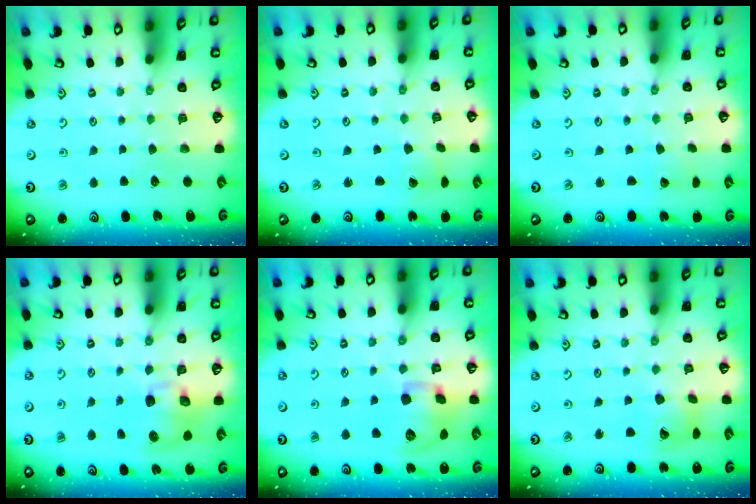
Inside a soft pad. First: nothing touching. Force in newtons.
{"total": 1.6, "press": 1.6, "slide": 0.1}
{"total": 1.6, "press": 1.6, "slide": 0.0}
{"total": 8.4, "press": 8.3, "slide": 1.3}
{"total": 13.2, "press": 13.1, "slide": 2.1}
{"total": 10.4, "press": 10.4, "slide": 1.3}